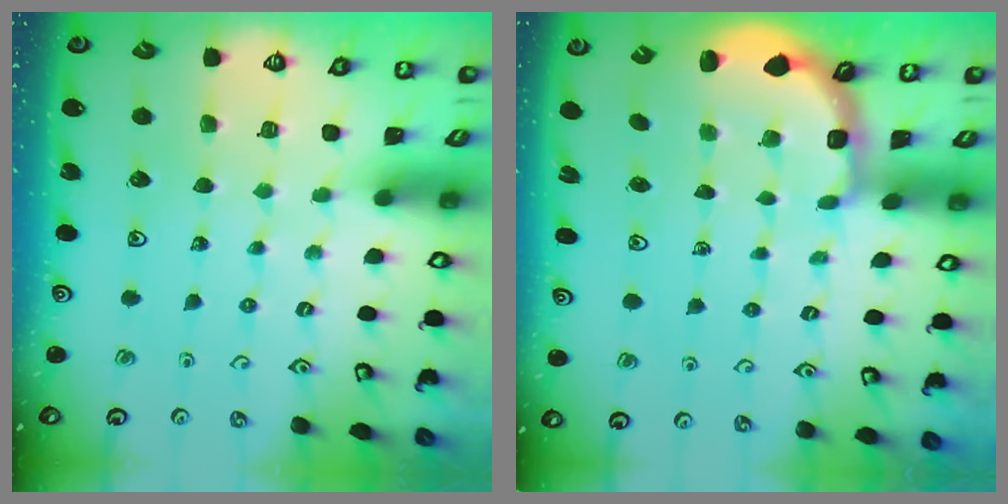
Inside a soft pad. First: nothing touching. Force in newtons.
{"total": 2.9, "press": 2.3, "slide": 1.7}